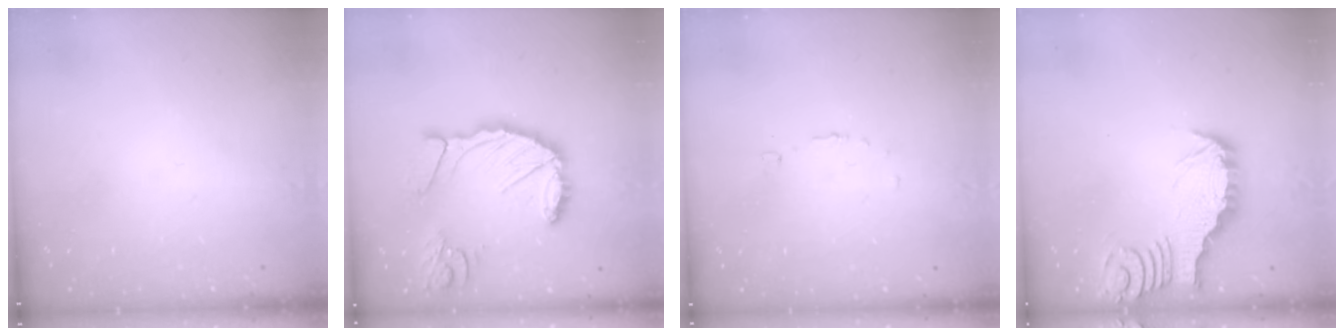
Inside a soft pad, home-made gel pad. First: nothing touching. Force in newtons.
{"total": 16.0, "press": 15.9, "slide": 2.1}
{"total": 3.4, "press": 3.4, "slide": 0.4}
{"total": 3.2, "press": 3.1, "slide": 0.4}